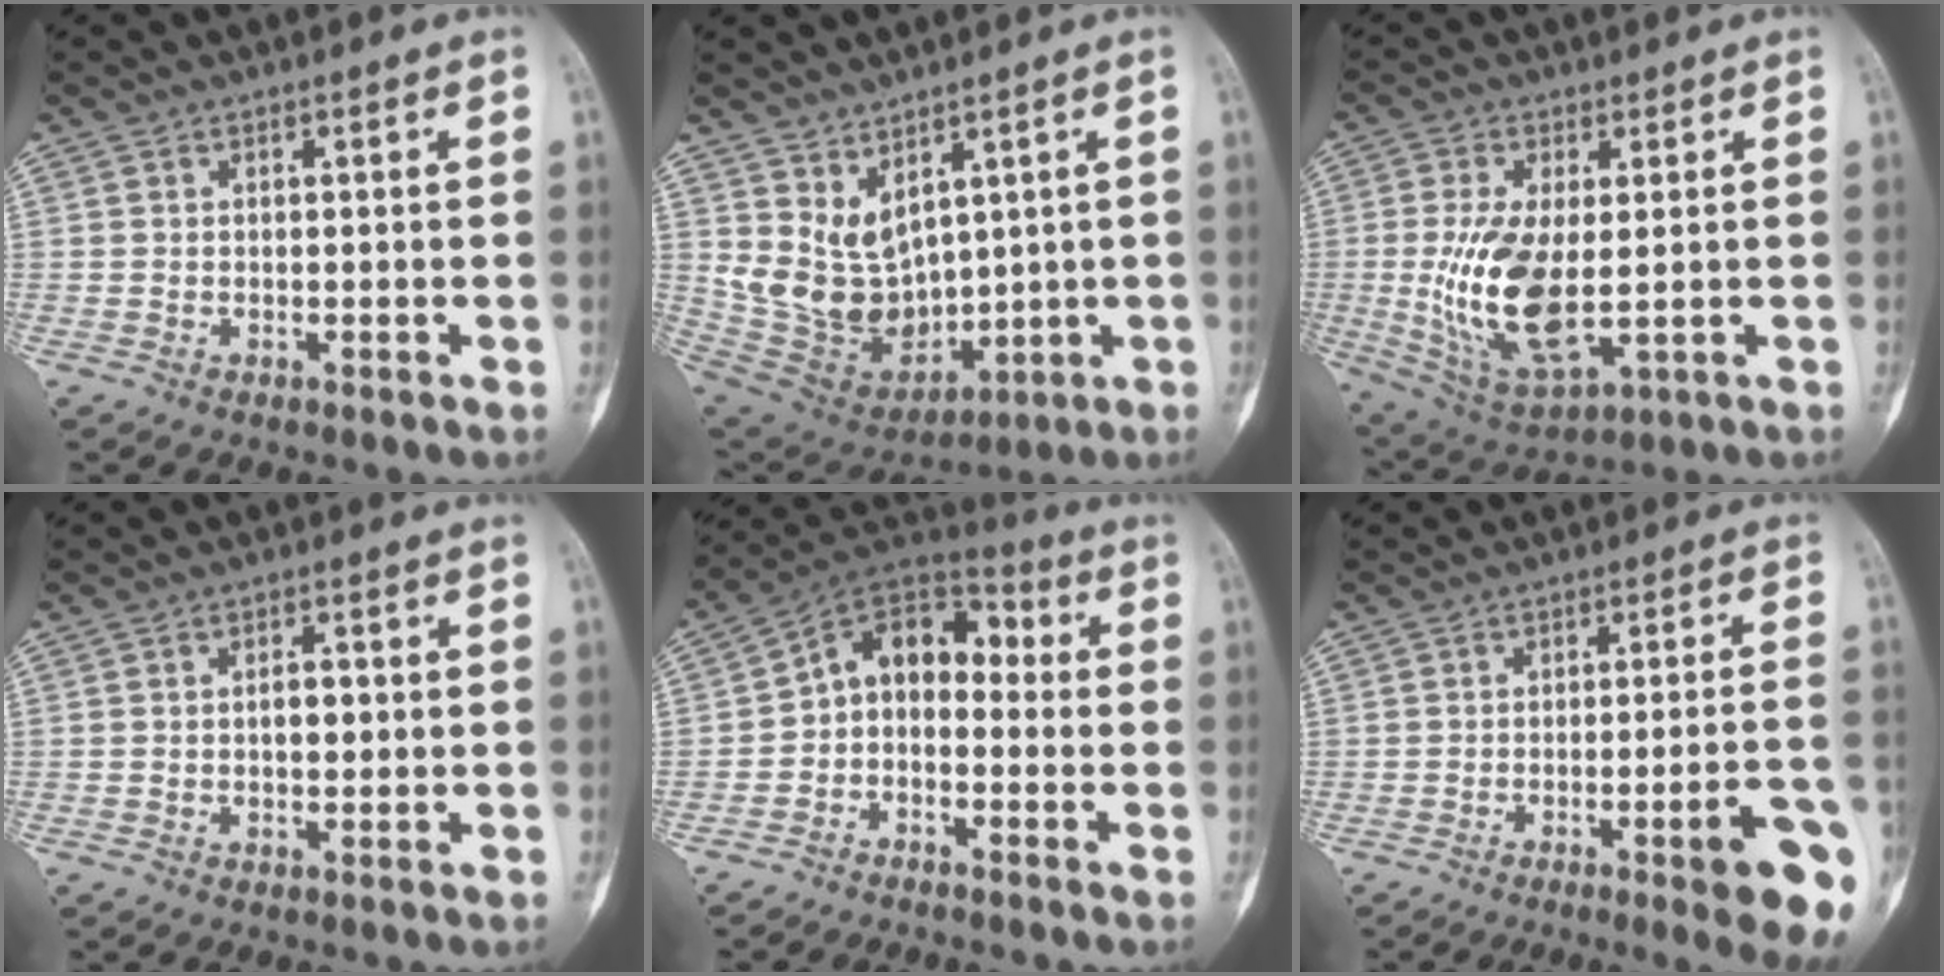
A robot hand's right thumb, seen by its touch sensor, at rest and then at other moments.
{"total": 12.6, "force": [4.5, 8.6, 8.0], "torque": [-0.113, -0.036, 0.122]}
{"total": 14.2, "force": [-0.5, 6.5, 12.6], "torque": [-0.248, -0.017, 0.008]}
{"total": 3.1, "force": [0.1, 1.8, 2.6], "torque": [-0.028, 0.005, 0.000]}
{"total": 10.7, "force": [-1.2, 7.5, 7.6], "torque": [-0.092, 0.060, -0.039]}
{"total": 11.8, "force": [-5.1, 1.9, 10.5], "torque": [-0.128, 0.014, -0.060]}